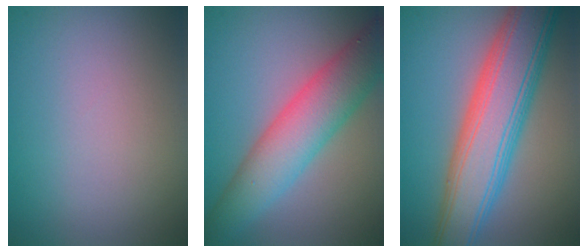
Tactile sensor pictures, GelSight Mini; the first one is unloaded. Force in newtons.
{"total": 7.0, "press": 7.0, "slide": 0.2}
{"total": 9.6, "press": 9.6, "slide": 0.6}